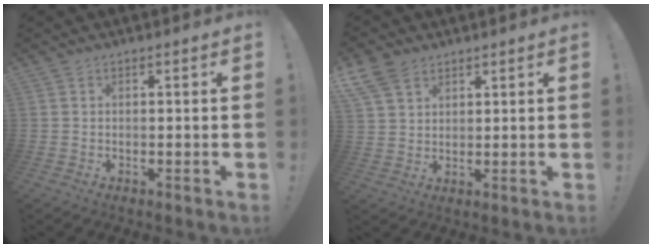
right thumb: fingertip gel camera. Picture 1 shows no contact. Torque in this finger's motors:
{"motor_torque": [0.18, 0.26, 0.14, 0.09, 0.03]}